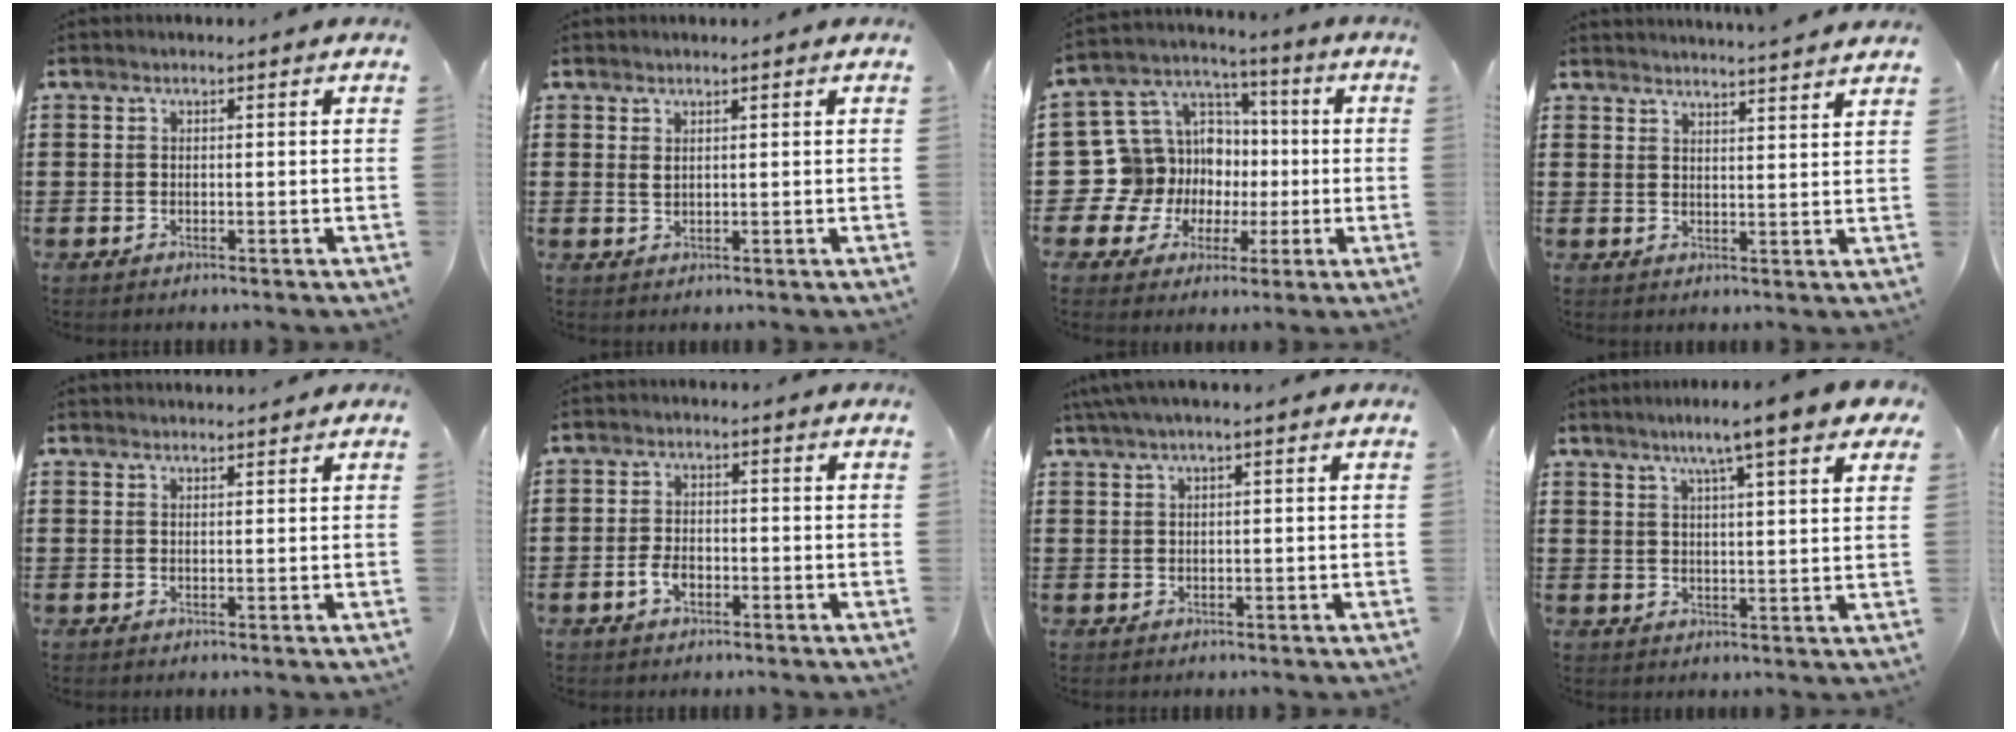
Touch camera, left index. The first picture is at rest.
{"total": 1.3, "force": [0.8, 0.5, 1.0], "torque": [-0.021, 0.003, 0.014]}
{"total": 14.3, "force": [-1.5, 13.7, 3.7], "torque": [-0.131, -0.015, 0.002]}
{"total": 3.2, "force": [3.1, -0.9, 0.1], "torque": [-0.012, -0.017, 0.056]}
{"total": 1.2, "force": [1.2, 0.0, 0.1], "torque": [-0.005, 0.000, 0.024]}
{"total": 3.2, "force": [-1.2, 1.8, 2.3], "torque": [-0.057, -0.002, -0.026]}
{"total": 1.6, "force": [0.8, 0.0, 1.4], "torque": [-0.027, 0.001, 0.015]}
{"total": 7.4, "force": [5.3, -0.1, 5.2], "torque": [-0.108, -0.010, 0.087]}